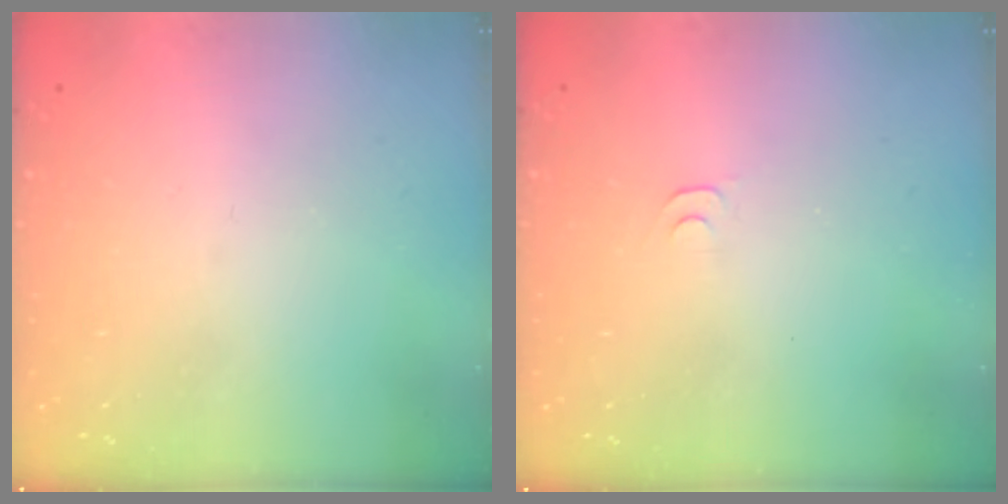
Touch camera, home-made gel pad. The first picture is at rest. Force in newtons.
{"total": 3.9, "press": 3.9, "slide": 0.3}